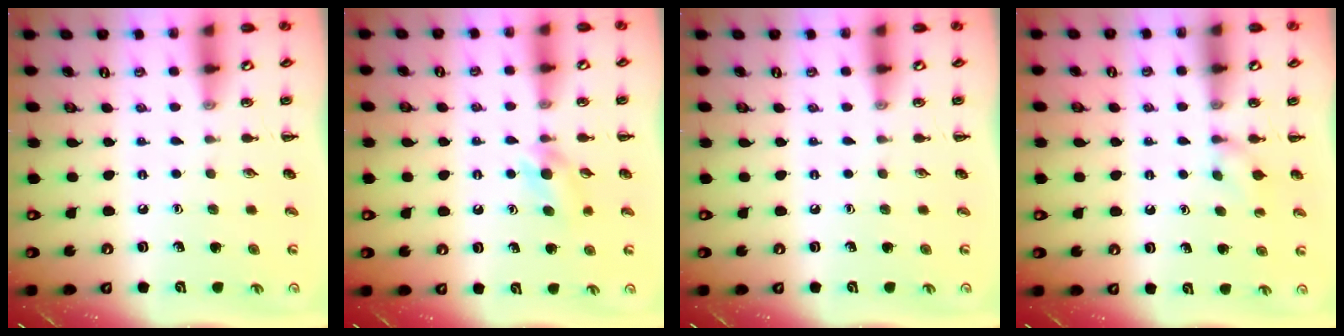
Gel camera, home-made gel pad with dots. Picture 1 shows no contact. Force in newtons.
{"total": 5.0, "press": 4.6, "slide": 1.7}
{"total": 0.0}
{"total": 3.3, "press": 3.0, "slide": 1.3}